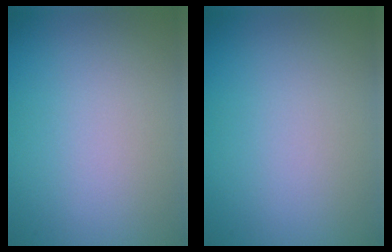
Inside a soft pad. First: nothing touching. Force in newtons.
{"total": 0.0}